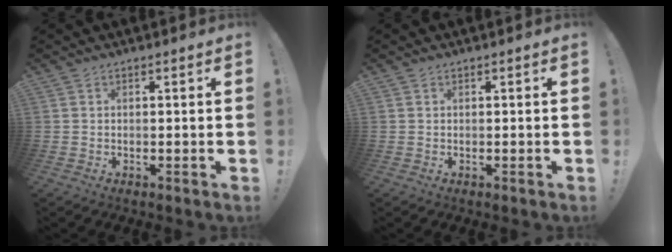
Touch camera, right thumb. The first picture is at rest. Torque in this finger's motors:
{"motor_torque": [-0.07, -0.12, -0.09, 0.13, 0.03]}